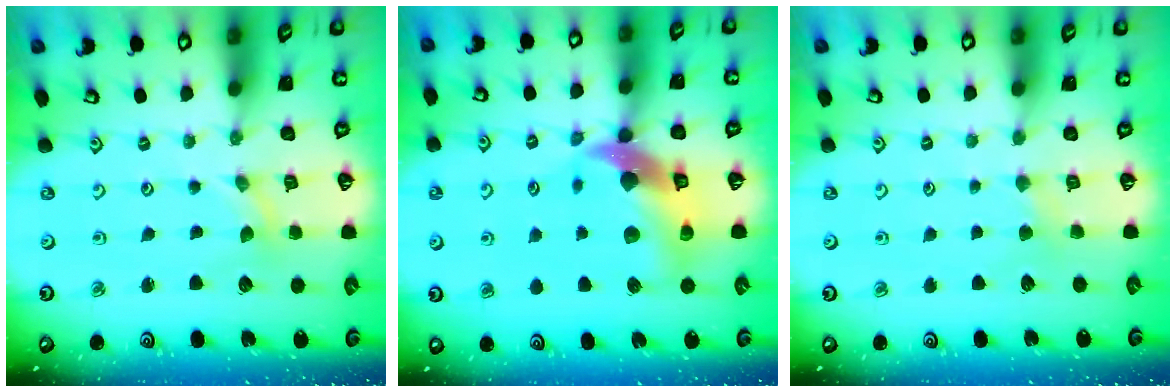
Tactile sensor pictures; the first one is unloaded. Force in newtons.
{"total": 14.0, "press": 13.8, "slide": 2.1}
{"total": 2.2, "press": 2.2, "slide": 0.4}